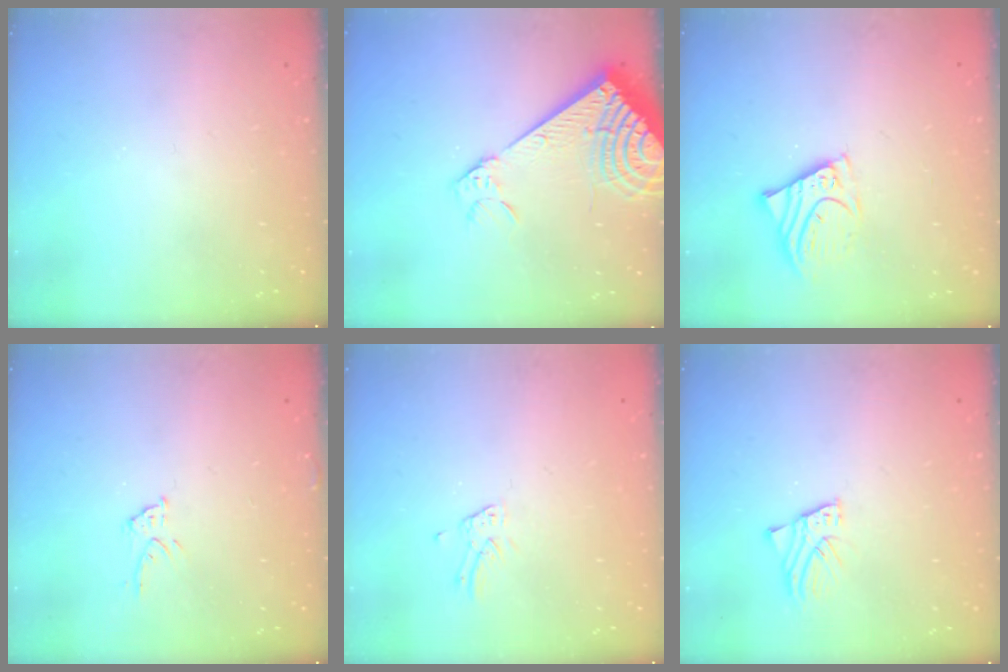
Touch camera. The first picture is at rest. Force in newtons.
{"total": 14.0, "press": 13.8, "slide": 2.7}
{"total": 7.3, "press": 7.2, "slide": 0.8}
{"total": 5.4, "press": 5.4, "slide": 0.3}
{"total": 1.1, "press": 1.1, "slide": 0.1}
{"total": 2.3, "press": 2.3, "slide": 0.1}